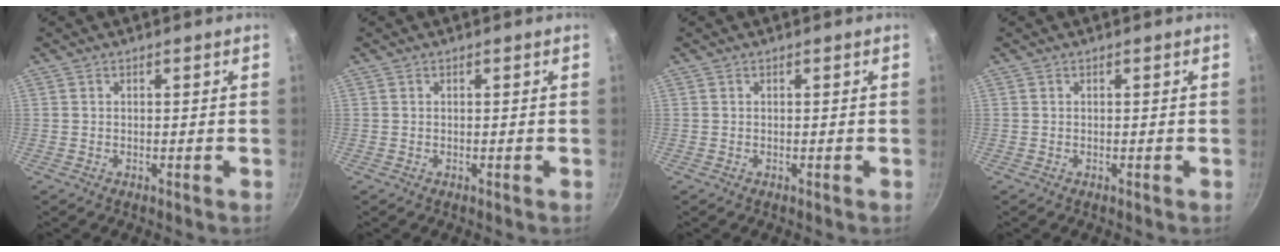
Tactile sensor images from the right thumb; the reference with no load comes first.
{"total": 0.0}
{"total": 0.0}
{"total": 0.0}